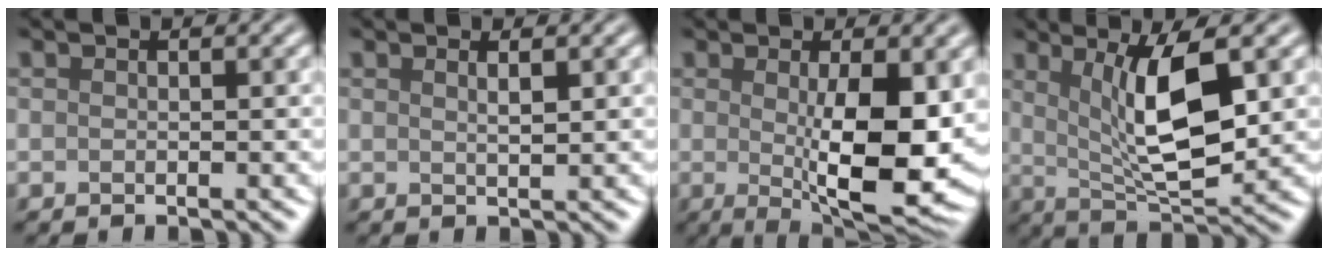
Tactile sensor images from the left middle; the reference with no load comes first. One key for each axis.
{"total": 1.3, "fx": 0.7, "fy": 0.4, "fz": 1.1, "tx": -0.013, "ty": 0.003, "tz": 0.008}
{"total": 9.2, "fx": -0.1, "fy": 2.7, "fz": 8.8, "tx": -0.134, "ty": -0.019, "tz": 0.007}
{"total": 7.9, "fx": 1.9, "fy": 2.3, "fz": 7.3, "tx": -0.128, "ty": -0.010, "tz": 0.037}